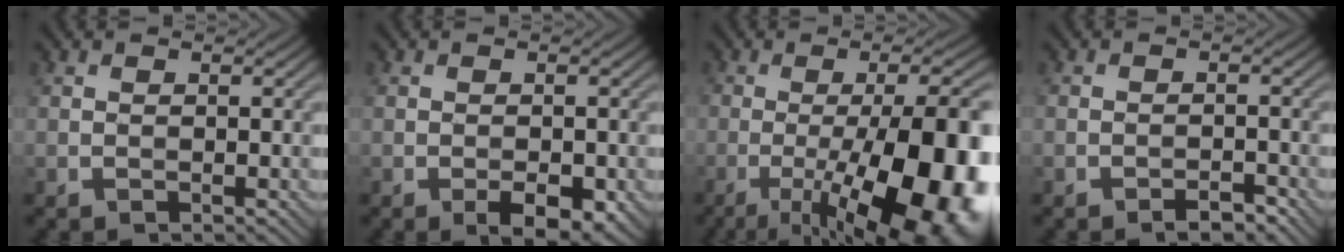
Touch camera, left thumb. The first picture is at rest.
{"total": 3.3, "force": [-1.6, 1.5, 2.5], "torque": [-0.037, -0.005, -0.018]}
{"total": 18.7, "force": [-6.1, 6.2, 16.6], "torque": [-0.215, 0.005, -0.085]}
{"total": 1.9, "force": [-1.5, 0.6, 1.0], "torque": [-0.008, 0.004, -0.025]}